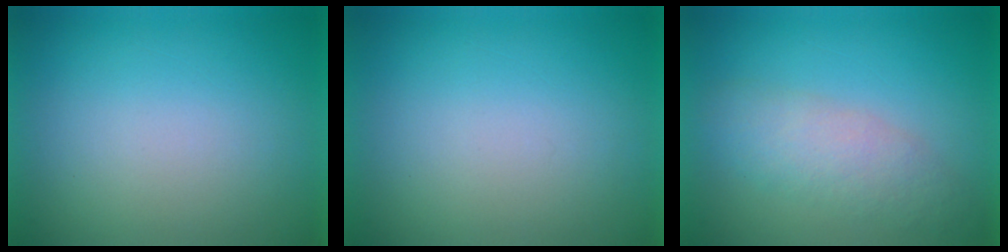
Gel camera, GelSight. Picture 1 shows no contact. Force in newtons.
{"total": 0.0}
{"total": 3.7}